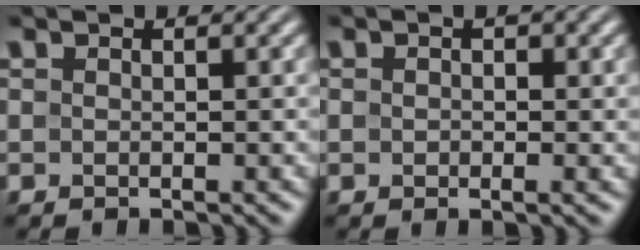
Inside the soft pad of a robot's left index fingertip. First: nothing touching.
{"total": 2.2, "force": [0.2, 1.0, 1.9], "torque": [-0.026, 0.001, 0.004]}